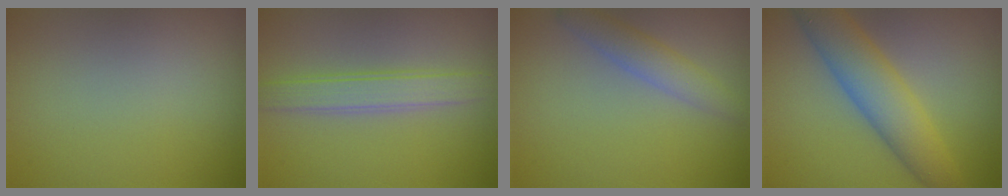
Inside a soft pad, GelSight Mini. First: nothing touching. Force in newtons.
{"total": 2.8, "press": 2.8, "slide": 0.1}
{"total": 2.4, "press": 2.4, "slide": 0.2}
{"total": 6.1, "press": 6.1, "slide": 0.2}